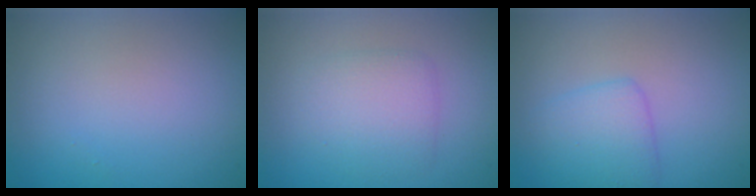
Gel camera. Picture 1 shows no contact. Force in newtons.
{"total": 2.8, "press": 2.8, "slide": 0.1}
{"total": 2.9, "press": 2.9, "slide": 0.1}